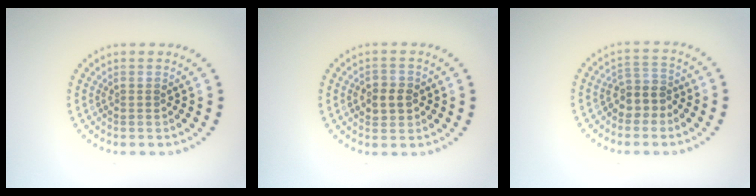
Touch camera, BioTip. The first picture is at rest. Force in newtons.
{"total": 2.4, "press": 2.4, "slide": 0.4}
{"total": 2.6, "press": 2.2, "slide": 1.4}